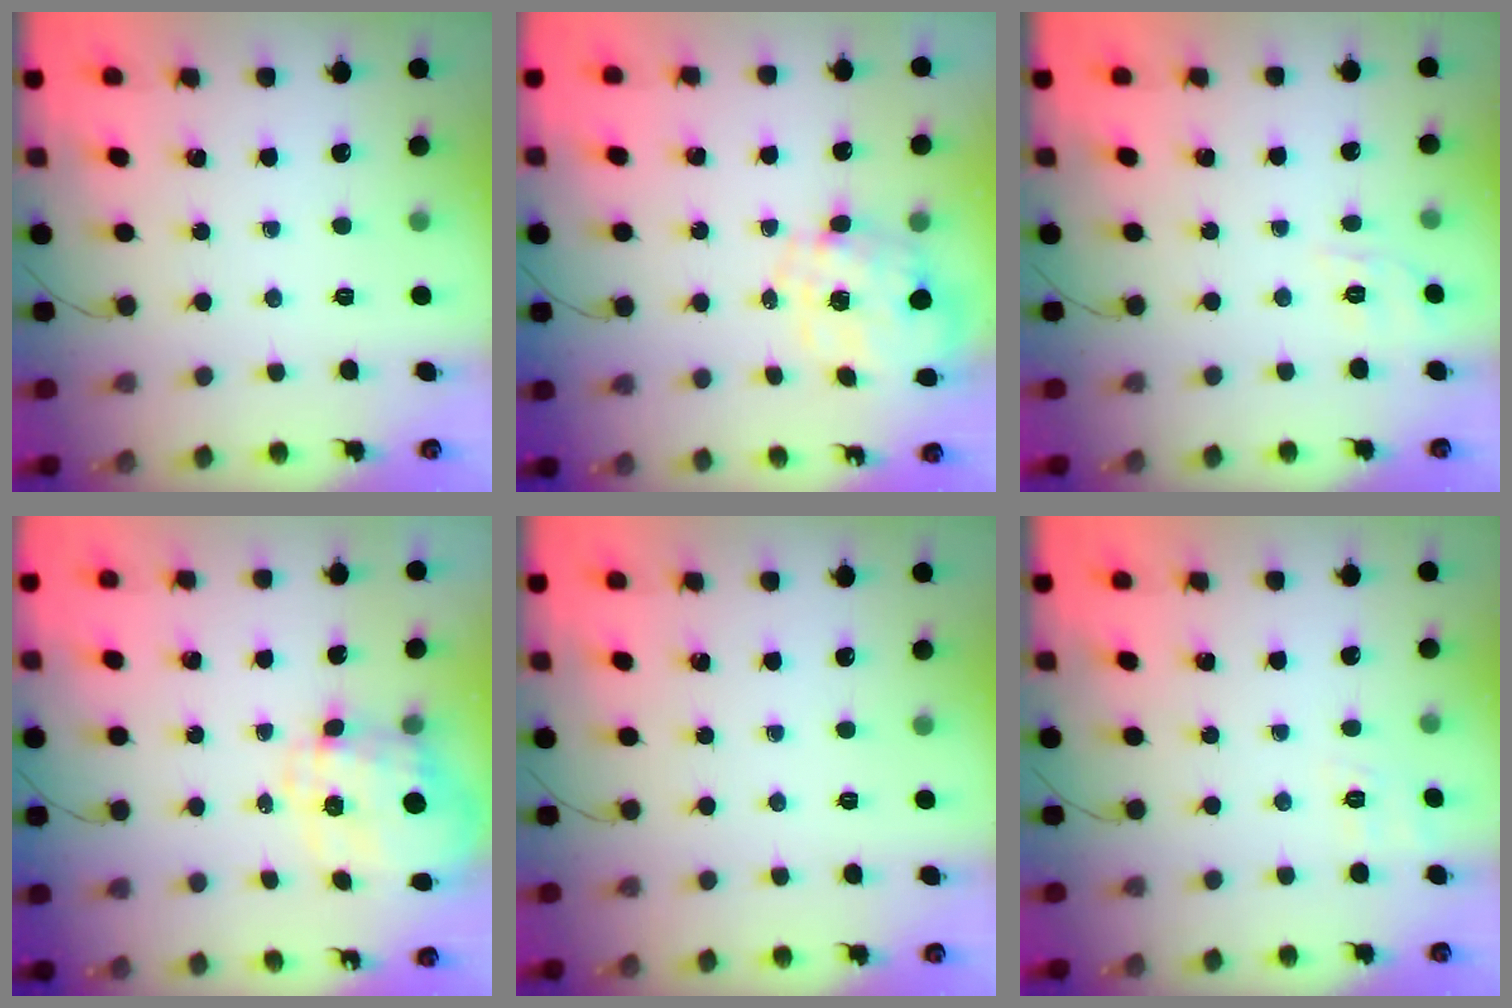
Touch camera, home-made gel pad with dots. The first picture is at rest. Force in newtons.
{"total": 2.4, "press": 2.2, "slide": 1.0}
{"total": 6.6, "press": 6.3, "slide": 2.0}
{"total": 10.0, "press": 10.0, "slide": 1.3}
{"total": 0.0}
{"total": 6.7, "press": 6.4, "slide": 2.0}